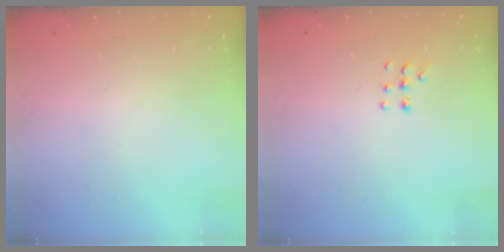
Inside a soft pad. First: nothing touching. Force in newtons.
{"total": 5.9, "press": 5.8, "slide": 0.7}